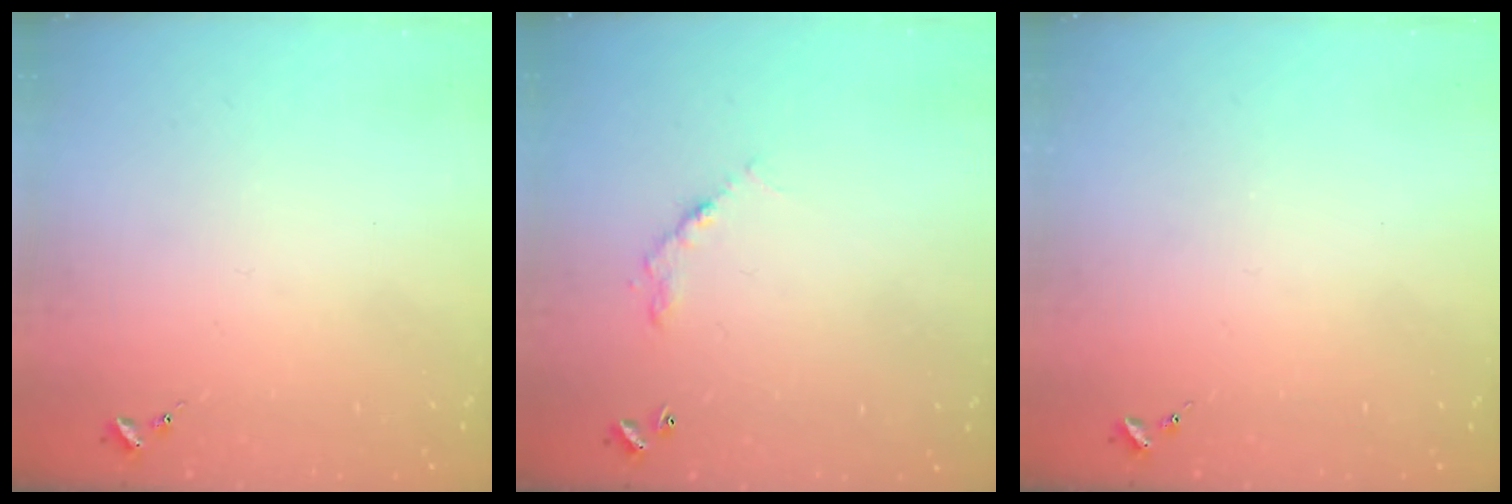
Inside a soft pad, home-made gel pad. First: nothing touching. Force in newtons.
{"total": 5.1, "press": 5.1, "slide": 0.4}
{"total": 0.0}